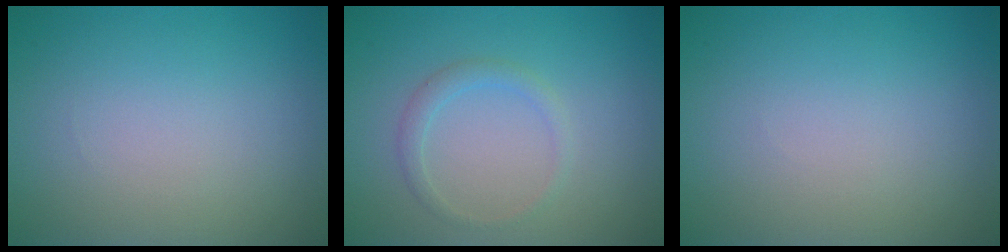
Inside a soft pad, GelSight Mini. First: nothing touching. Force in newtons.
{"total": 1.4, "press": 1.4, "slide": 0.1}
{"total": 0.0}